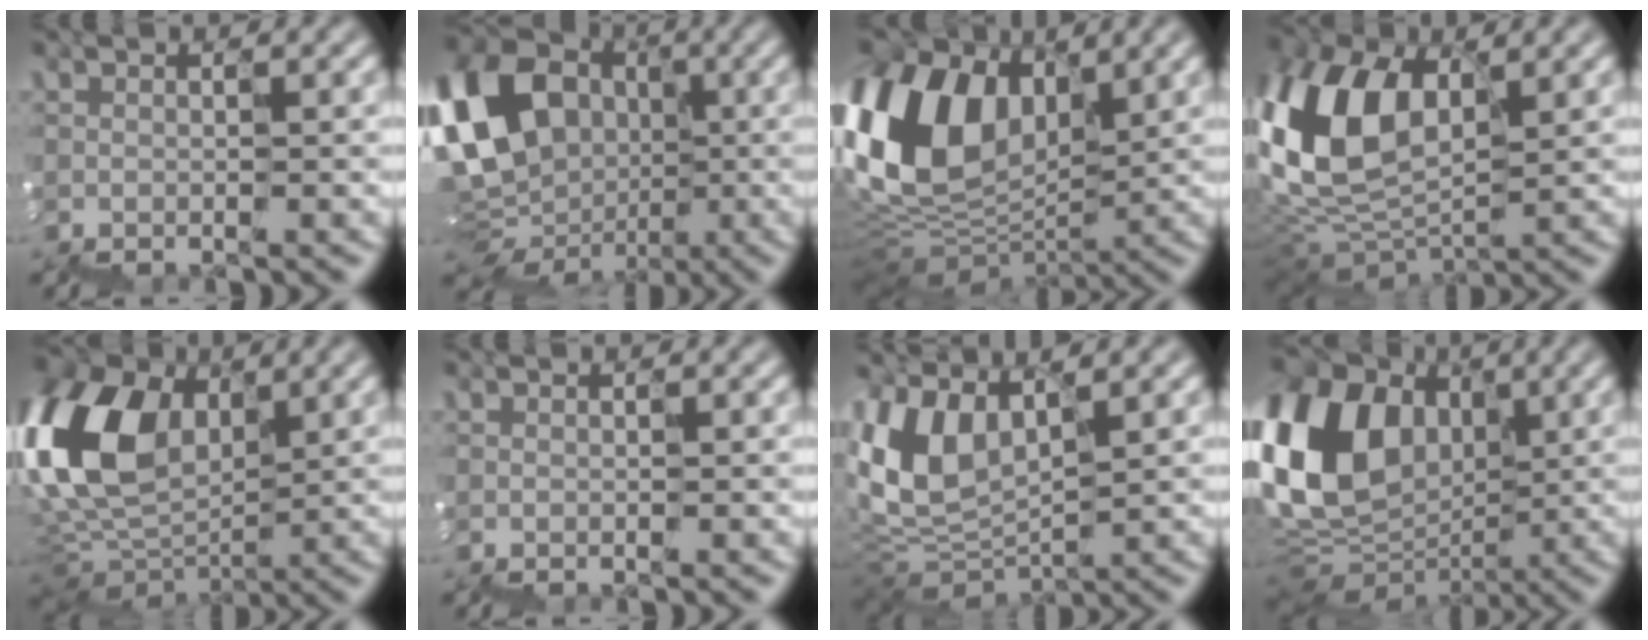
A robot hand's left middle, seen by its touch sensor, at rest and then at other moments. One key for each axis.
{"total": 13.6, "fx": -0.9, "fy": 11.5, "fz": 7.1, "tx": -0.167, "ty": 0.000, "tz": -0.016}
{"total": 11.6, "fx": 4.2, "fy": 7.9, "fz": 7.3, "tx": -0.208, "ty": 0.024, "tz": 0.076}
{"total": 8.1, "fx": 2.5, "fy": 5.6, "fz": 5.3, "tx": -0.171, "ty": 0.015, "tz": 0.047}
{"total": 11.5, "fx": 4.0, "fy": 7.8, "fz": 7.4, "tx": -0.224, "ty": 0.029, "tz": 0.068}
{"total": 0.0}
{"total": 5.9, "fx": 2.9, "fy": 3.5, "fz": 3.8, "tx": -0.134, "ty": 0.014, "tz": 0.061}
{"total": 13.1, "fx": 3.4, "fy": 9.8, "fz": 7.9, "tx": -0.203, "ty": 0.016, "tz": 0.060}